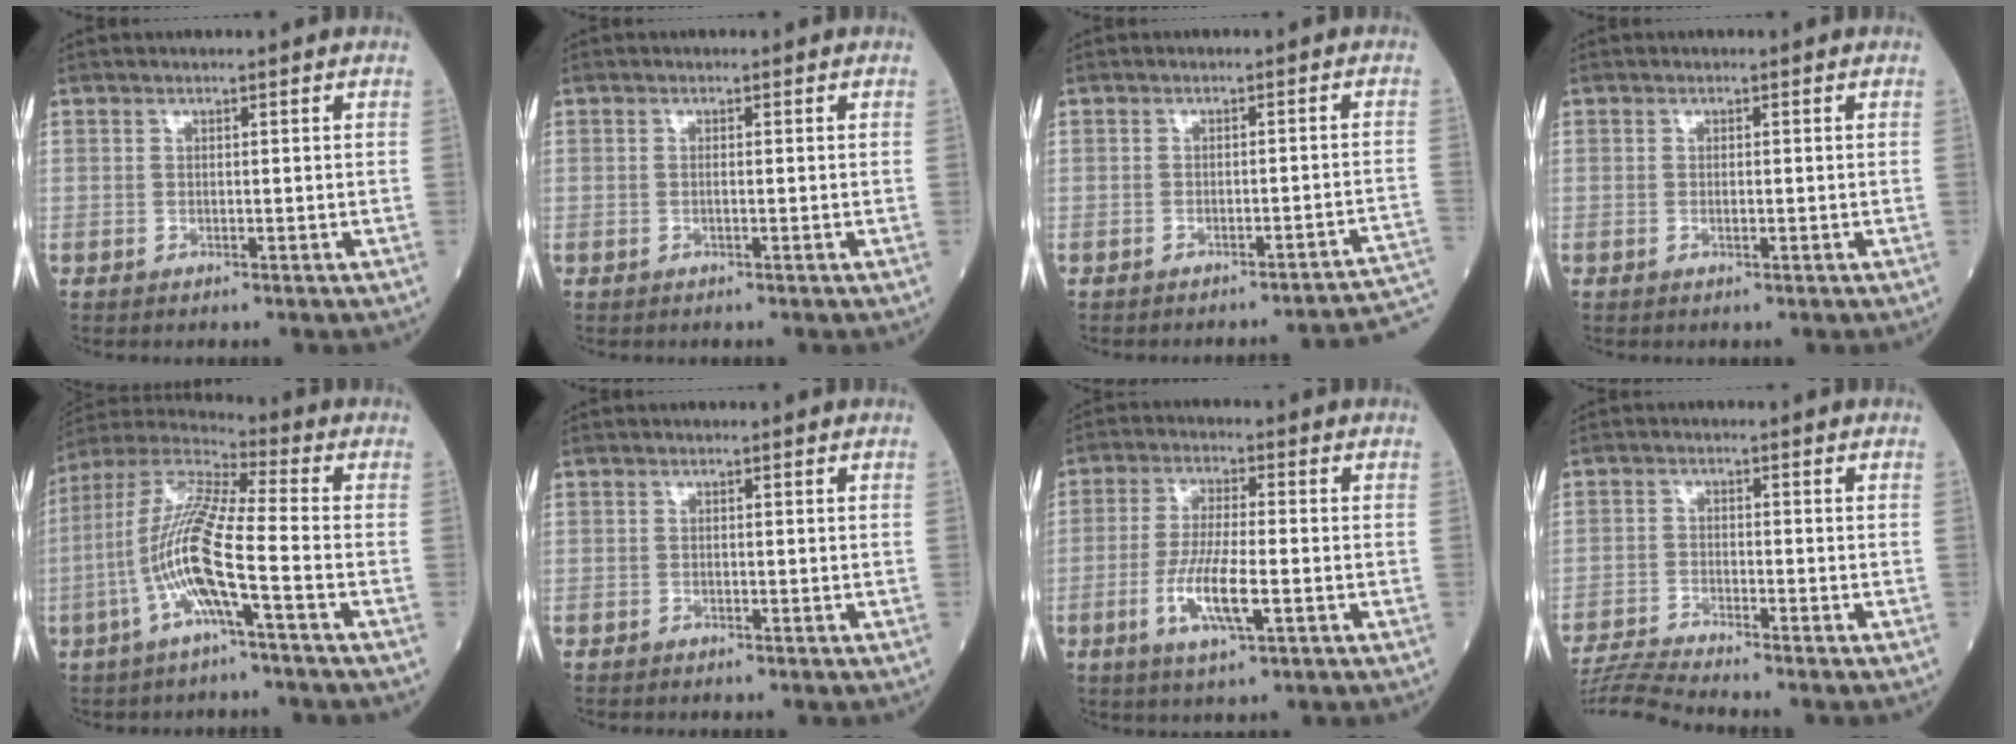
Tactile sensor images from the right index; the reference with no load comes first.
{"total": 0.5, "force": [-0.2, 0.0, 0.5], "torque": [-0.009, 0.001, -0.004]}
{"total": 8.7, "force": [-8.3, -0.9, 2.2], "torque": [0.000, 0.009, -0.091]}
{"total": 0.6, "force": [-0.2, 0.1, 0.5], "torque": [-0.011, 0.000, -0.003]}
{"total": 12.6, "force": [-3.8, 0.5, 12.0], "torque": [-0.253, 0.009, -0.083]}
{"total": 0.0}
{"total": 8.1, "force": [-2.6, 1.2, 7.6], "torque": [-0.153, -0.010, -0.049]}
{"total": 6.3, "force": [-6.0, -1.6, 0.9], "torque": [-0.017, -0.016, -0.116]}